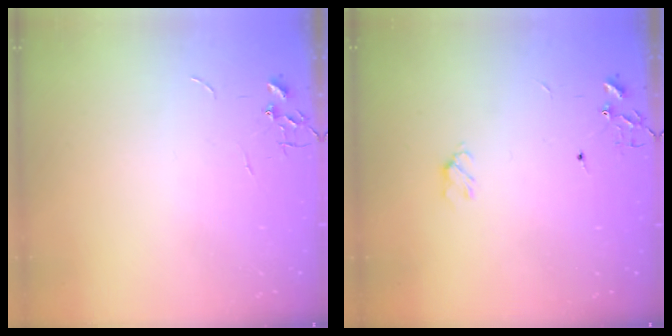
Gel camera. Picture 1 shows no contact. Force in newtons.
{"total": 4.7, "press": 4.7, "slide": 0.6}